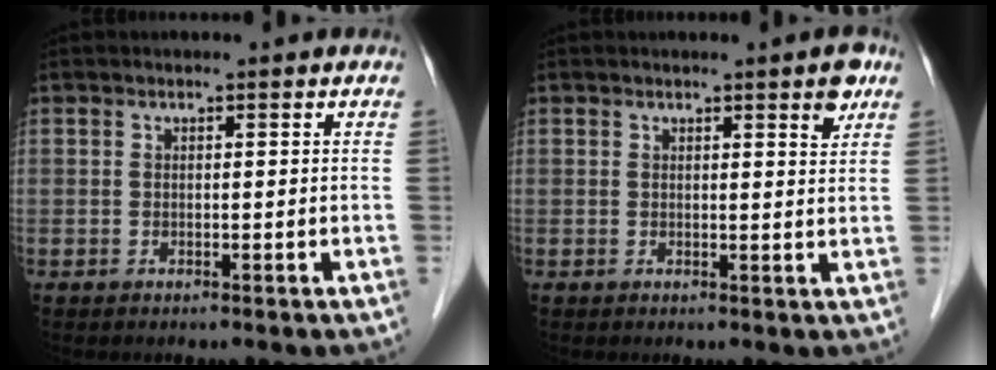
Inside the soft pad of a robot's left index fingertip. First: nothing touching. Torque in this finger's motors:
{"motor_torque": [0.27, -0.23, 0.13, 0.03]}